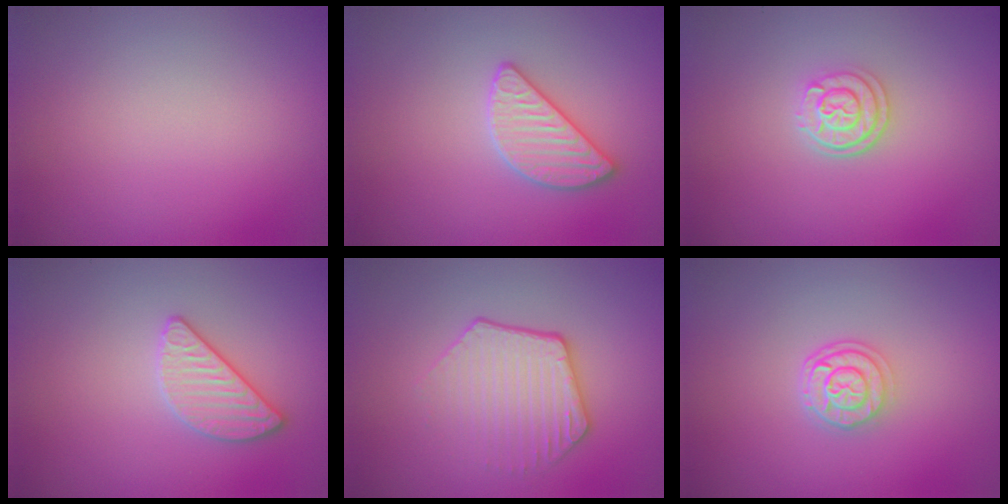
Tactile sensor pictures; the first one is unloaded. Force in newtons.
{"total": 2.8, "press": 2.8, "slide": 0.5}
{"total": 2.6, "press": 2.2, "slide": 1.3}
{"total": 2.6, "press": 2.6, "slide": 0.4}
{"total": 3.6, "press": 3.2, "slide": 1.6}
{"total": 2.7, "press": 2.2, "slide": 1.6}